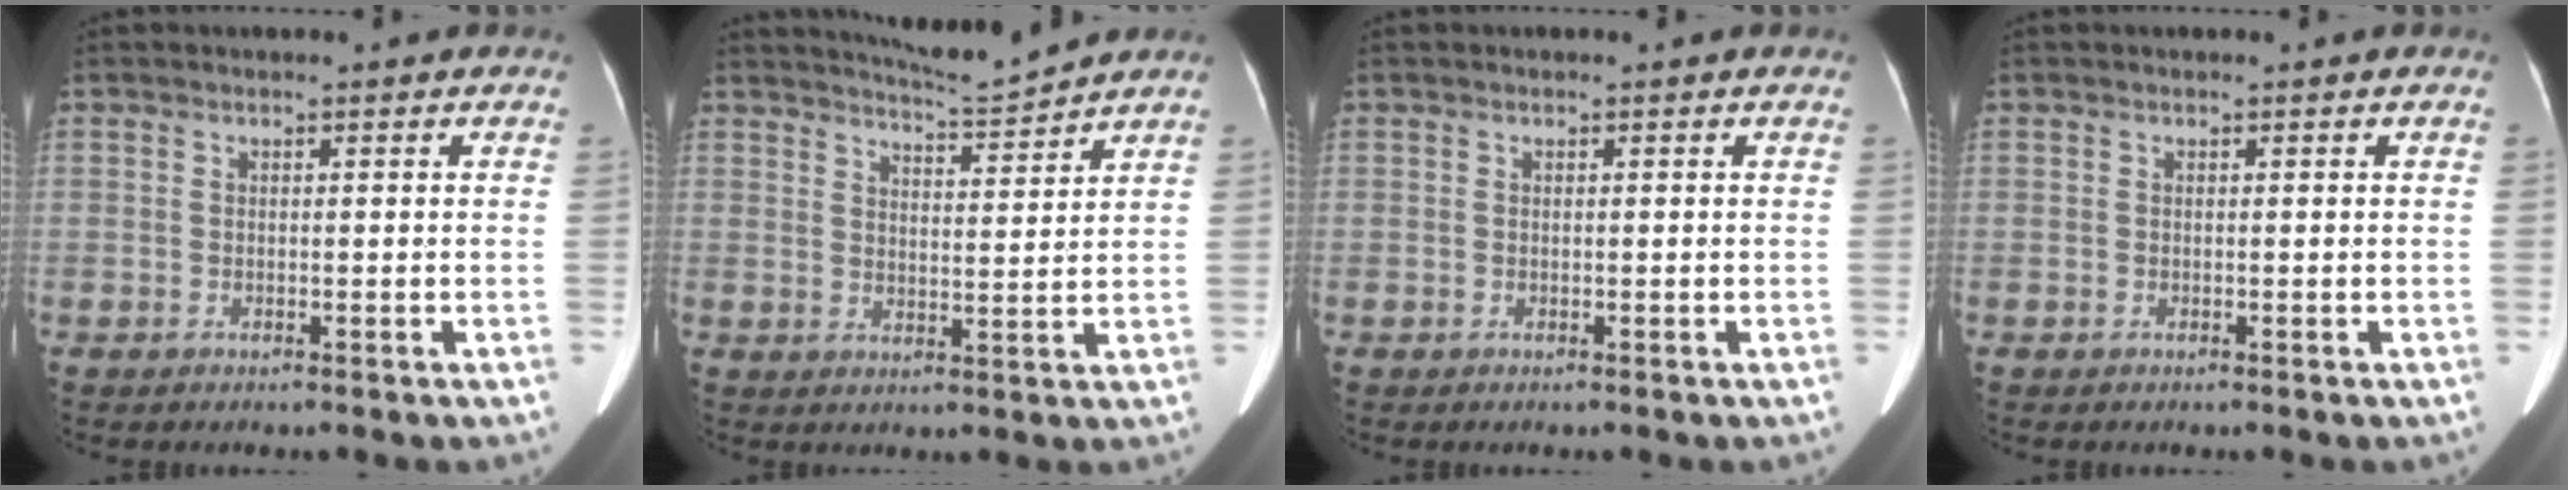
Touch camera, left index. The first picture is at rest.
{"total": 6.3, "force": [6.1, -1.1, 0.9], "torque": [-0.028, -0.012, 0.100]}
{"total": 0.0}
{"total": 0.0}